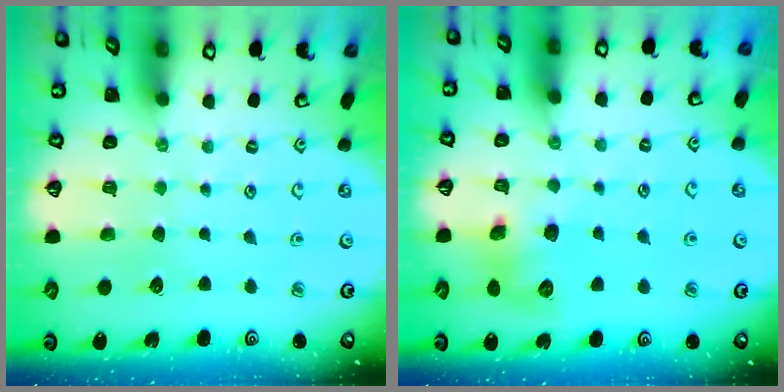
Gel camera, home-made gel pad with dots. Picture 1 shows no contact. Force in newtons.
{"total": 10.0, "press": 10.0, "slide": 0.1}